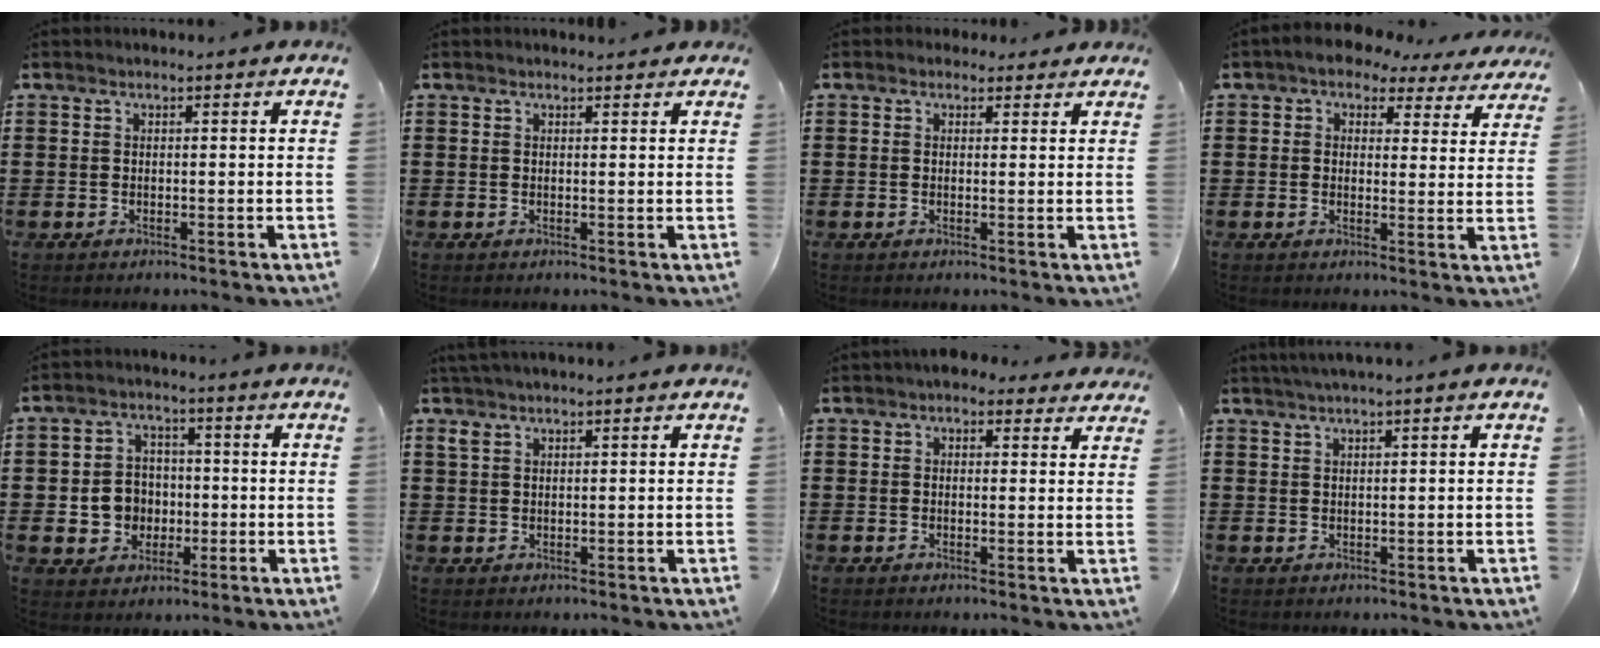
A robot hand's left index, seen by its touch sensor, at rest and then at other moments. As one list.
[{"total": 0.7, "force": [0.6, 0.2, 0.2], "torque": [-0.004, 0.002, 0.012]}, {"total": 1.5, "force": [1.1, 1.0, 0.2], "torque": [-0.001, 0.004, 0.019]}, {"total": 3.3, "force": [2.8, 1.6, 0.7], "torque": [-0.024, -0.016, 0.045]}, {"total": 5.6, "force": [-0.8, 5.2, 2.0], "torque": [-0.044, 0.013, -0.015]}, {"total": 1.8, "force": [1.1, 0.6, 1.3], "torque": [-0.029, 0.004, 0.020]}, {"total": 2.5, "force": [2.0, 1.4, 0.7], "torque": [-0.013, 0.001, 0.034]}, {"total": 1.2, "force": [0.7, -0.3, 0.9], "torque": [-0.014, -0.001, 0.013]}]